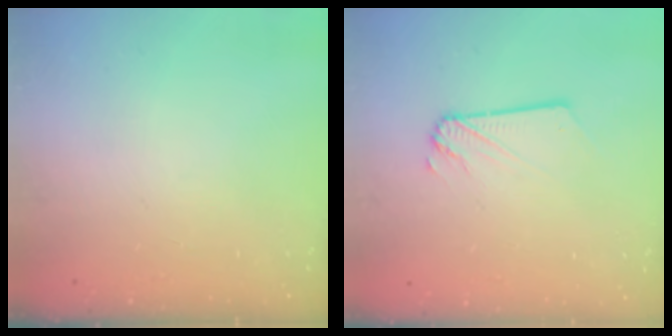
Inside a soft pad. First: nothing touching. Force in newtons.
{"total": 2.0, "press": 2.0, "slide": 0.3}